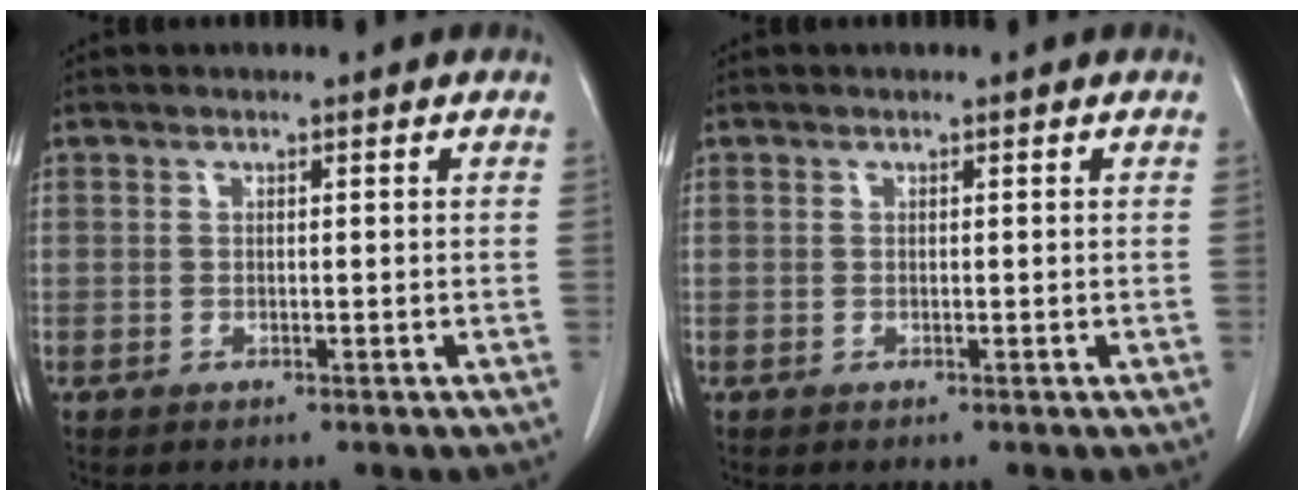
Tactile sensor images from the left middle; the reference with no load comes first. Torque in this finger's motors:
{"motor_torque": [-0.08, 0.03, 0.03, 0.00]}